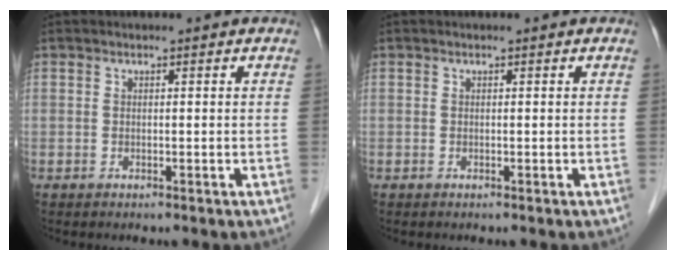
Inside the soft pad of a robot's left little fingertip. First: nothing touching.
{"total": 0.0}